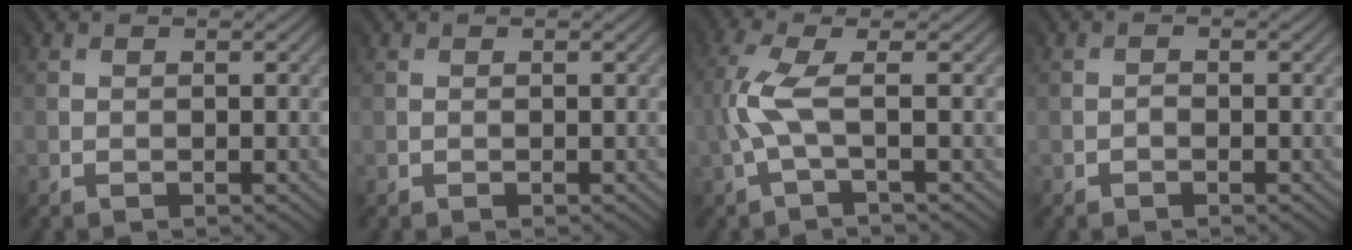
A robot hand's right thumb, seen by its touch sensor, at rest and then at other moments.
{"total": 0.0}
{"total": 4.1, "force": [-0.4, 0.6, 4.1], "torque": [-0.100, 0.019, -0.017]}
{"total": 0.5, "force": [-0.5, 0.2, -0.1], "torque": [0.004, 0.003, -0.008]}